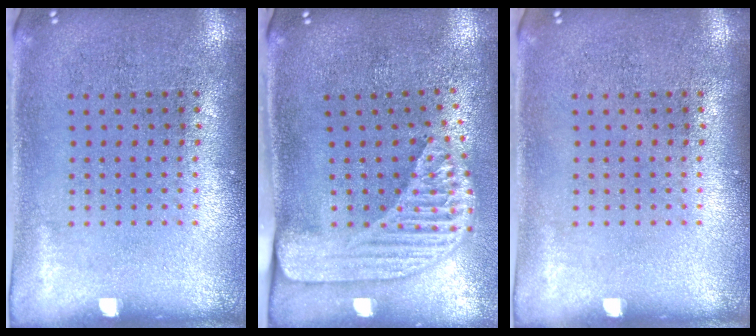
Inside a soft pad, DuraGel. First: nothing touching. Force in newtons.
{"total": 2.3, "press": 1.7, "slide": 1.5}
{"total": 0.0}